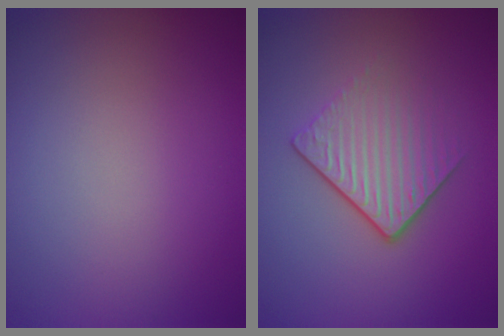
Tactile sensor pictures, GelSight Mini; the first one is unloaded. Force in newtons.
{"total": 4.2, "press": 2.6, "slide": 3.3}